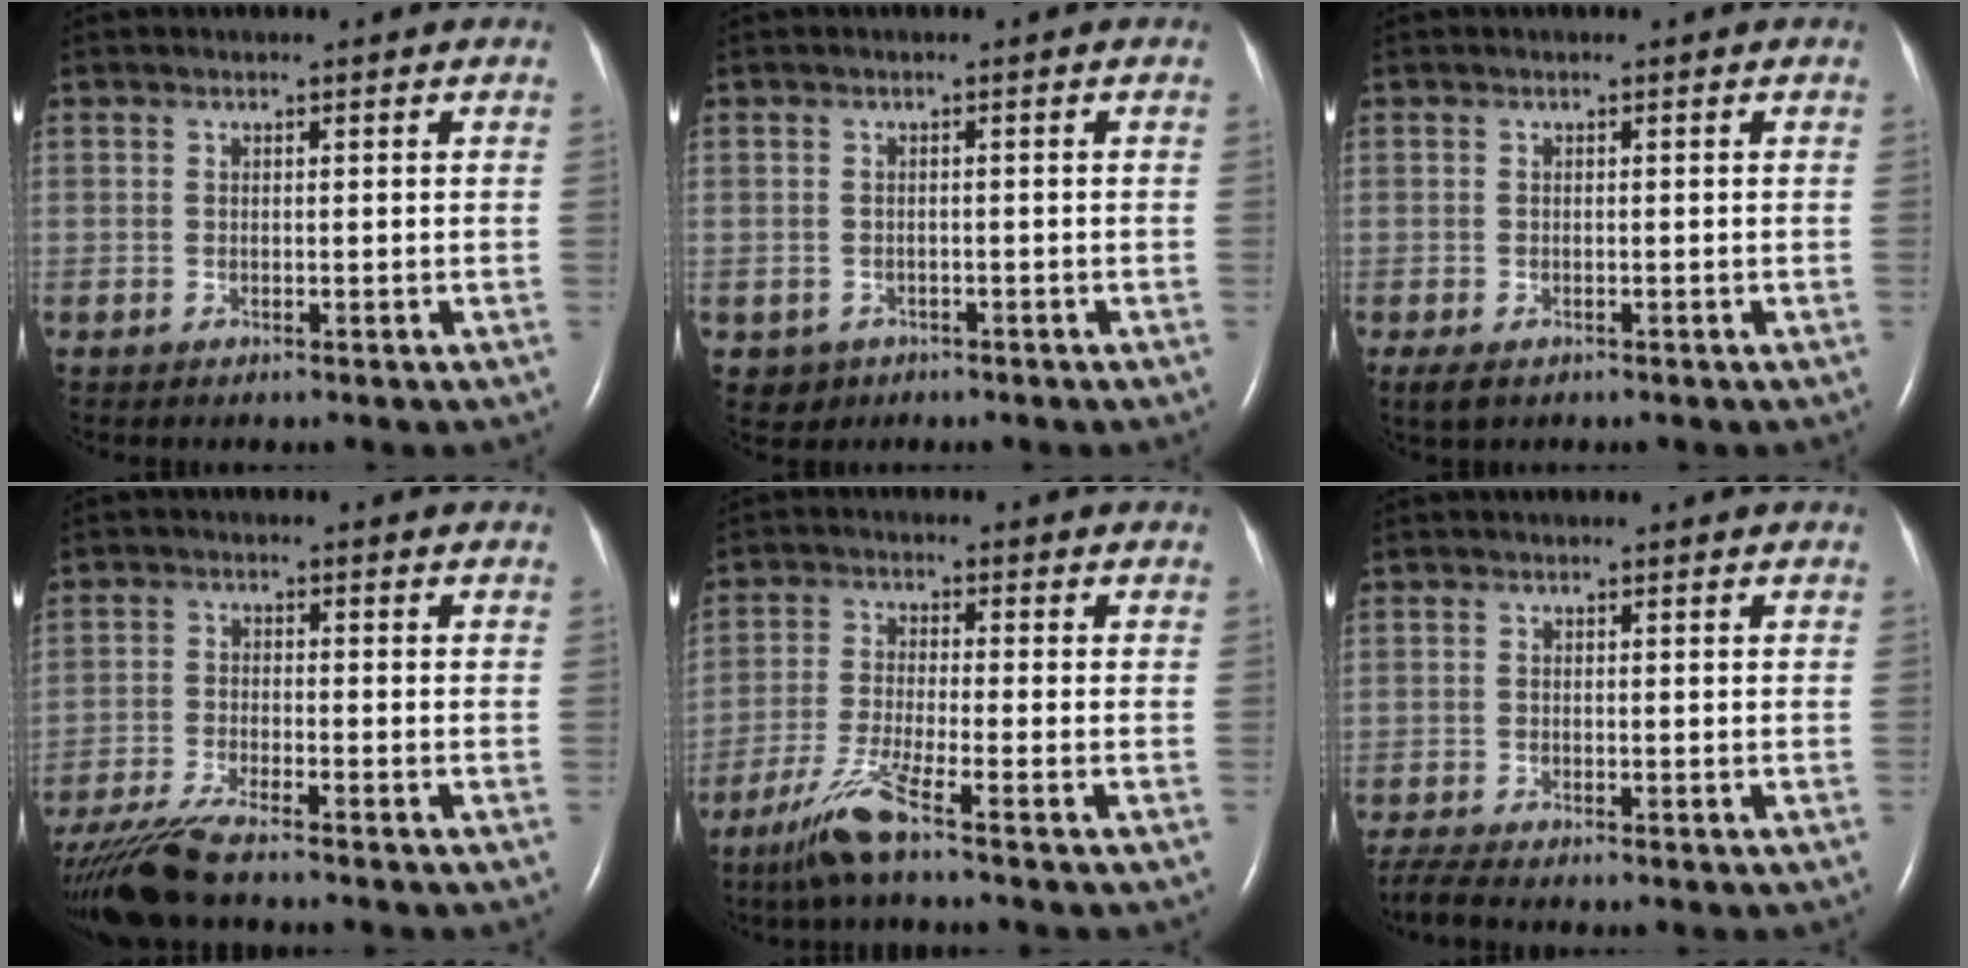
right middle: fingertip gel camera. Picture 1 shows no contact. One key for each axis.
{"total": 2.3, "fx": -1.1, "fy": 2.0, "fz": 0.1, "tx": -0.002, "ty": 0.008, "tz": -0.009}
{"total": 3.1, "fx": -1.9, "fy": 1.7, "fz": 1.7, "tx": -0.033, "ty": -0.008, "tz": -0.025}
{"total": 8.7, "fx": -7.5, "fy": 0.3, "fz": 4.3, "tx": -0.086, "ty": -0.025, "tz": -0.135}
{"total": 6.8, "fx": -4.7, "fy": -0.7, "fz": 4.8, "tx": -0.105, "ty": -0.025, "tz": -0.100}
{"total": 3.1, "fx": -2.8, "fy": -0.5, "fz": 1.2, "tx": -0.031, "ty": -0.011, "tz": -0.055}